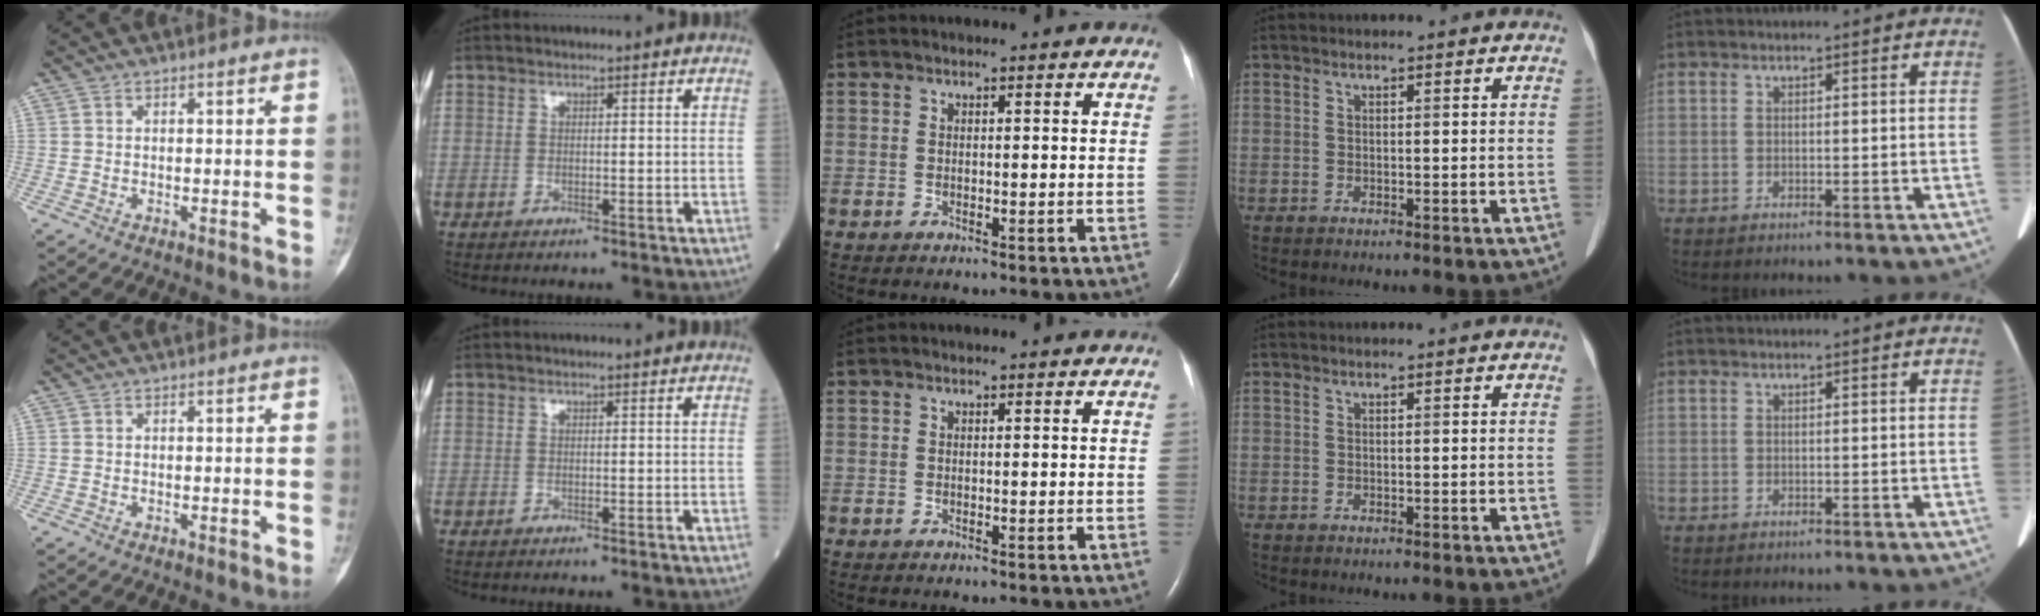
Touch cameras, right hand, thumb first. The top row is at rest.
{}